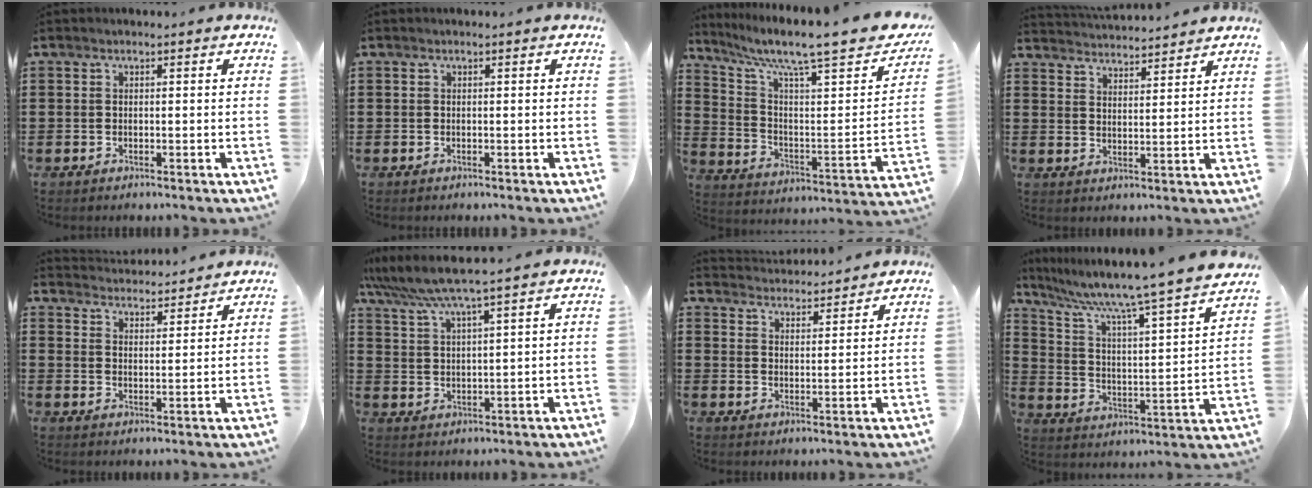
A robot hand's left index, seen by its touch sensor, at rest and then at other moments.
{"total": 0.0}
{"total": 10.2, "force": [8.1, 0.9, 6.0], "torque": [-0.125, -0.061, 0.126]}
{"total": 3.7, "force": [3.6, -0.2, -0.2], "torque": [-0.008, -0.020, 0.065]}
{"total": 3.8, "force": [3.8, 0.0, -0.2], "torque": [-0.012, -0.022, 0.067]}
{"total": 5.8, "force": [5.1, -0.3, 2.6], "torque": [-0.070, -0.022, 0.088]}
{"total": 3.8, "force": [3.8, -0.1, -0.3], "torque": [-0.009, -0.020, 0.067]}
{"total": 8.6, "force": [7.2, -0.5, 4.6], "torque": [-0.120, -0.060, 0.110]}